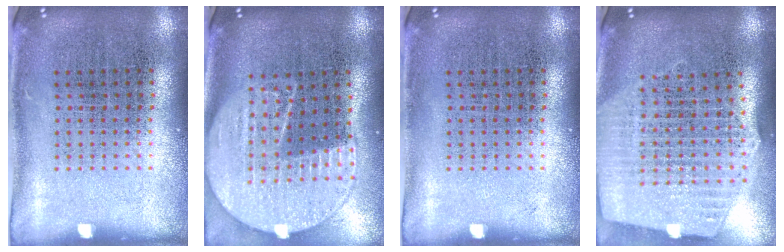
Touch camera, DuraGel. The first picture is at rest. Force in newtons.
{"total": 2.1, "press": 1.9, "slide": 1.0}
{"total": 0.0}
{"total": 2.6, "press": 2.2, "slide": 1.4}